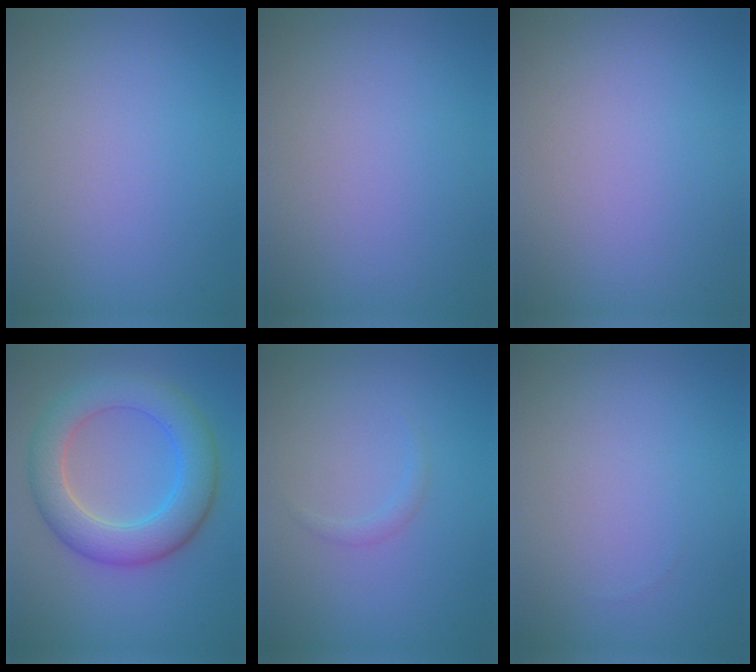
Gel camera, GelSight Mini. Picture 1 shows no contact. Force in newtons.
{"total": 0.0}
{"total": 0.0}
{"total": 6.7, "press": 6.7, "slide": 0.2}
{"total": 0.7, "press": 0.7, "slide": 0.1}
{"total": 0.0}